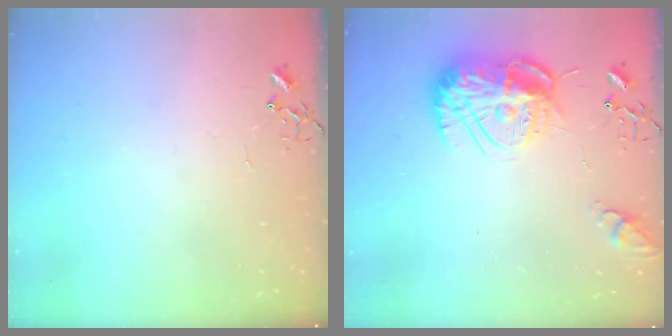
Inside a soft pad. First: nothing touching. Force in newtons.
{"total": 15.2, "press": 15.1, "slide": 1.2}